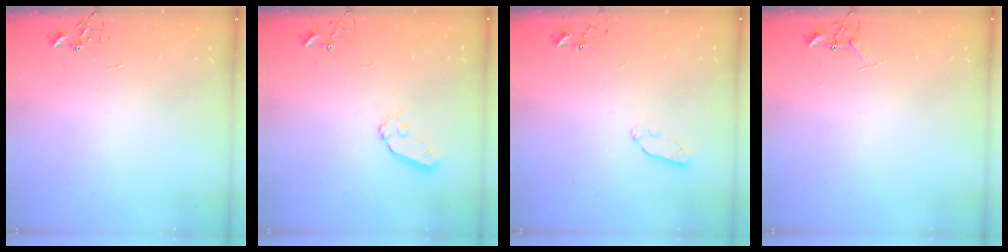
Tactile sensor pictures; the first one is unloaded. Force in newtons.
{"total": 7.0, "press": 7.0, "slide": 0.6}
{"total": 3.8, "press": 3.8, "slide": 0.6}
{"total": 5.2, "press": 5.2, "slide": 0.6}